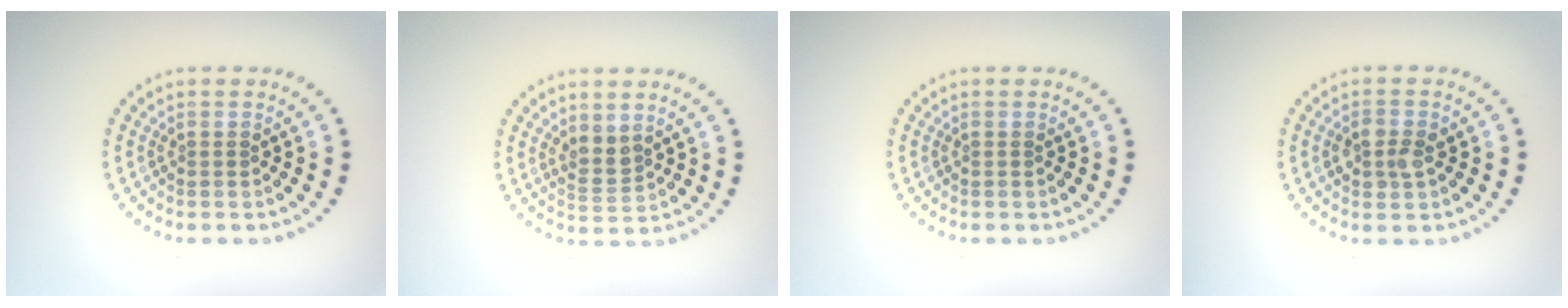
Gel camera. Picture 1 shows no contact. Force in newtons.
{"total": 2.0, "press": 1.6, "slide": 1.1}
{"total": 0.0}
{"total": 2.1, "press": 2.1, "slide": 0.1}